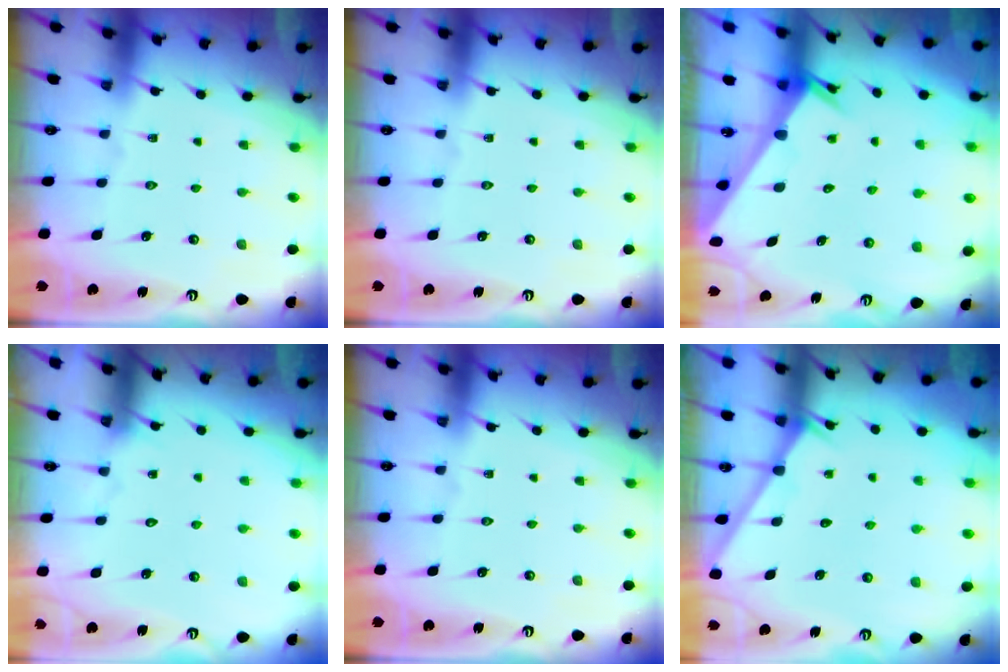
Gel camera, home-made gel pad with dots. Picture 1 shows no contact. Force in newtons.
{"total": 0.0}
{"total": 2.2, "press": 2.2, "slide": 0.1}
{"total": 5.8, "press": 5.8, "slide": 0.3}
{"total": 0.0}
{"total": 0.9, "press": 0.8, "slide": 0.2}